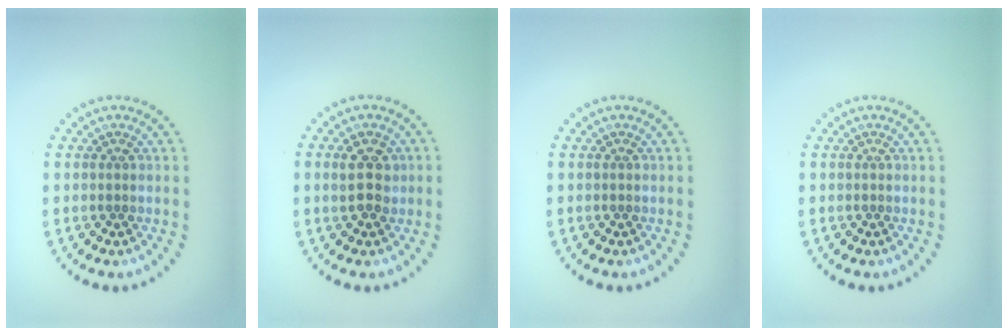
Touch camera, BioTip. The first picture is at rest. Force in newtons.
{"total": 2.6, "press": 2.6, "slide": 0.2}
{"total": 0.0}
{"total": 0.0}